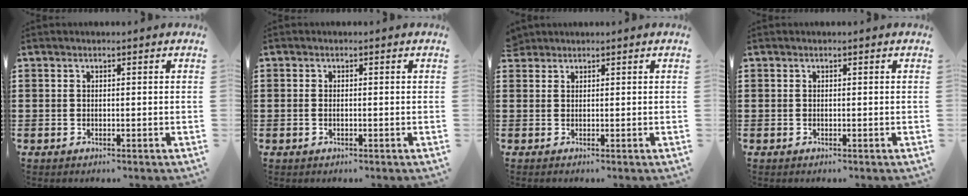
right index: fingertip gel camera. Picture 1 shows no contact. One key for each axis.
{"total": 0.8, "fx": -0.1, "fy": 0.3, "fz": 0.7, "tx": -0.016, "ty": 0.001, "tz": -0.003}
{"total": 1.3, "fx": 1.1, "fy": 0.7, "fz": -0.2, "tx": -0.001, "ty": 0.003, "tz": 0.024}
{"total": 0.0}